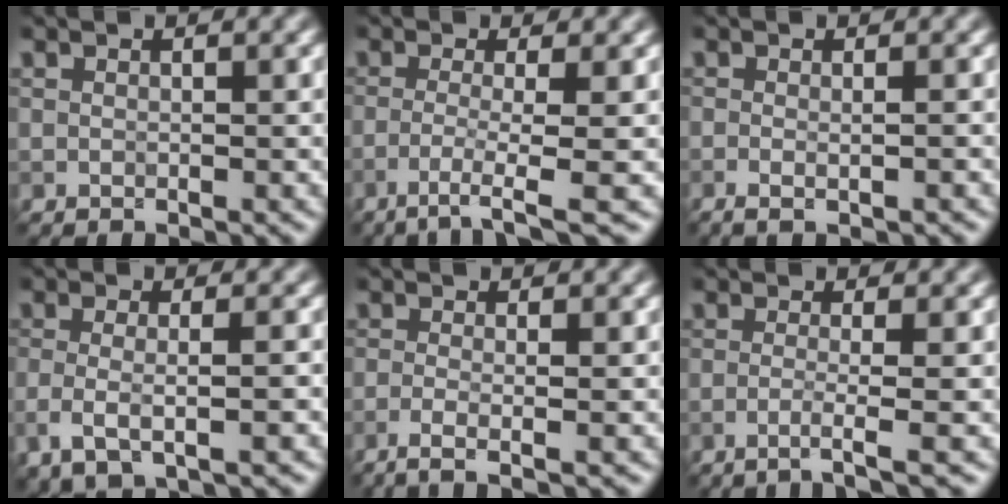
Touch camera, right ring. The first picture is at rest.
{"total": 3.8, "force": [-1.6, 0.5, 3.4], "torque": [-0.059, -0.002, -0.041]}
{"total": 2.2, "force": [-0.7, 0.9, 1.8], "torque": [-0.016, 0.001, -0.013]}
{"total": 3.7, "force": [-0.9, 1.3, 3.3], "torque": [-0.064, -0.008, -0.018]}
{"total": 2.9, "force": [-1.2, 1.0, 2.5], "torque": [-0.039, -0.005, -0.033]}
{"total": 2.5, "force": [-1.0, 0.4, 2.3], "torque": [-0.032, 0.001, -0.035]}